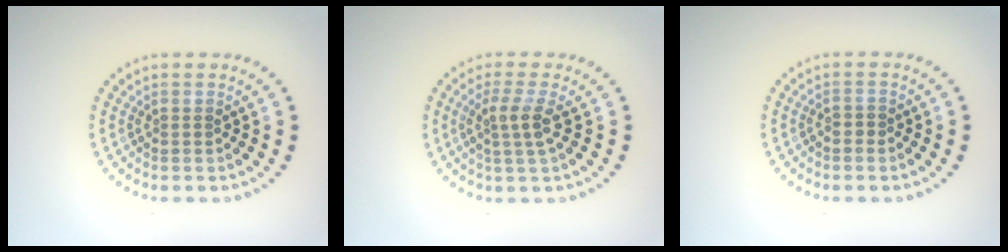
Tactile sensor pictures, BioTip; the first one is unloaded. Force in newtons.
{"total": 2.5, "press": 2.1, "slide": 1.4}
{"total": 0.6, "press": 0.4, "slide": 0.4}